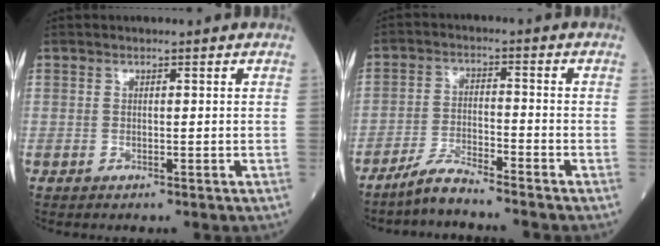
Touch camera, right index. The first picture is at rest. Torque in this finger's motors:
{"motor_torque": [-0.24, -0.01, 0.09, 0.00]}